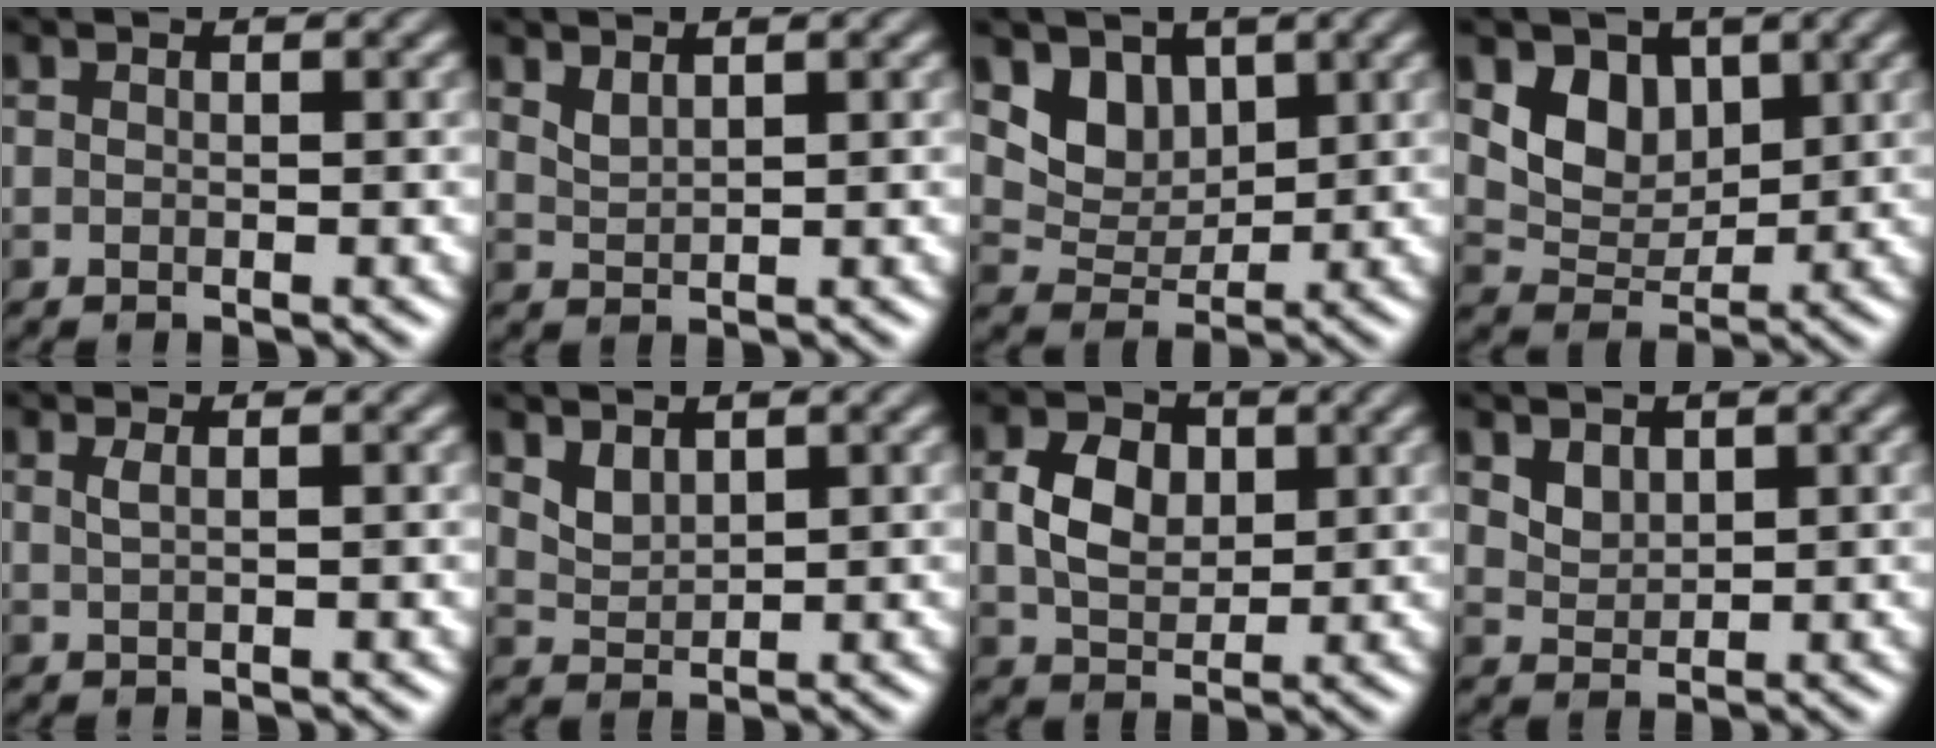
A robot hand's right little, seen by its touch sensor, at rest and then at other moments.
{"total": 1.3, "force": [1.1, 0.3, 0.6], "torque": [-0.017, -0.002, 0.026]}
{"total": 4.2, "force": [2.2, 3.0, 2.0], "torque": [-0.045, -0.025, 0.051]}
{"total": 4.5, "force": [1.8, 3.3, 2.5], "torque": [-0.050, -0.011, 0.032]}
{"total": 1.1, "force": [0.4, 0.4, 0.9], "torque": [-0.012, 0.002, 0.006]}
{"total": 1.8, "force": [1.3, 0.9, 0.8], "torque": [-0.020, -0.004, 0.033]}
{"total": 4.4, "force": [0.9, 3.2, 2.9], "torque": [-0.063, 0.001, 0.014]}
{"total": 1.7, "force": [1.1, 1.1, 0.7], "torque": [-0.015, -0.003, 0.027]}